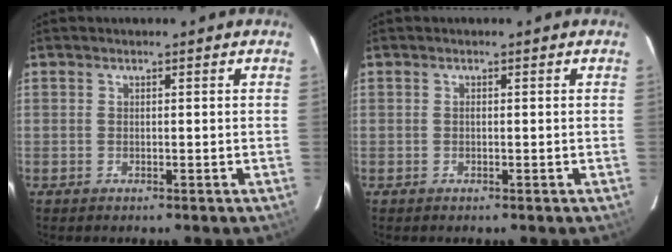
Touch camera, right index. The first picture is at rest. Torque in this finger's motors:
{"motor_torque": [0.17, 0.10, 0.07, 0.02]}